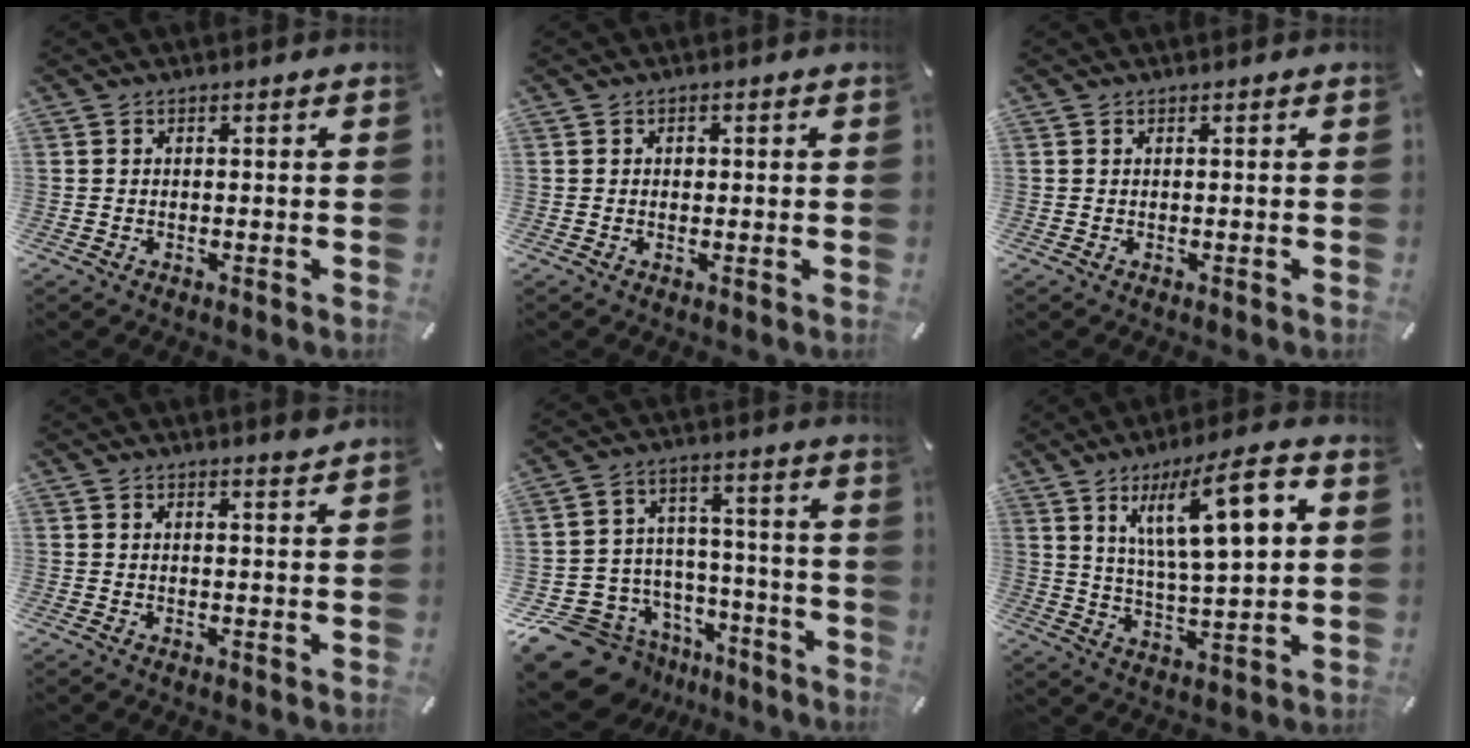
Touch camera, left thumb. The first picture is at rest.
{"total": 1.0, "force": [0.0, 0.9, 0.5], "torque": [-0.003, 0.001, -0.002]}
{"total": 0.0}
{"total": 1.8, "force": [1.8, -0.1, 0.4], "torque": [-0.010, -0.011, 0.034]}
{"total": 14.0, "force": [-9.7, 9.5, 3.5], "torque": [-0.065, 0.055, -0.158]}
{"total": 16.7, "force": [7.5, 4.8, 14.1], "torque": [-0.240, -0.020, 0.113]}